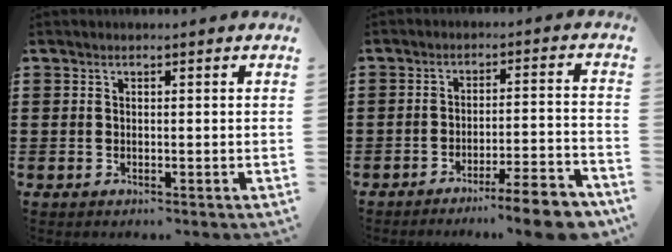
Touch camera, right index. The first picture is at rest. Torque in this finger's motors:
{"motor_torque": [1.19, -0.51, 0.59, 0.15]}